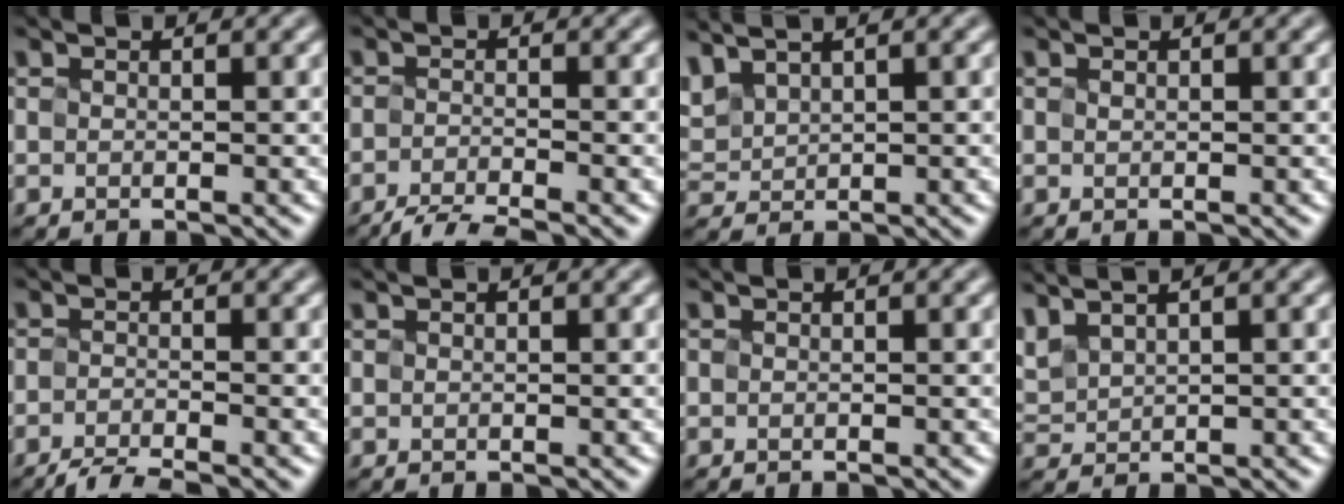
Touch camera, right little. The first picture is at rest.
{"total": 3.4, "force": [-3.2, -0.1, 1.1], "torque": [-0.018, -0.001, -0.054]}
{"total": 2.4, "force": [2.2, 0.6, 0.8], "torque": [-0.047, 0.024, 0.063]}
{"total": 0.0}
{"total": 2.9, "force": [-2.8, -0.1, 0.7], "torque": [-0.010, 0.000, -0.047]}
{"total": 0.7, "force": [0.4, 0.3, 0.4], "torque": [-0.003, 0.006, -0.001]}
{"total": 0.0}
{"total": 2.4, "force": [2.0, 0.7, 1.0], "torque": [-0.049, 0.024, 0.059]}